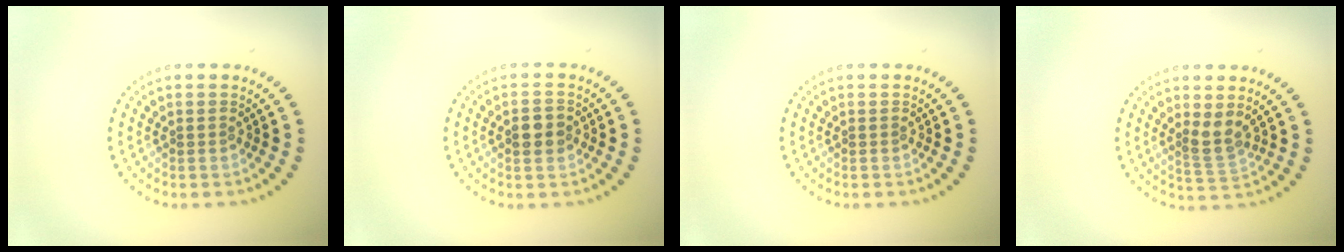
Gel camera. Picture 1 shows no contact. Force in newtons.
{"total": 2.2, "press": 2.2, "slide": 0.0}
{"total": 0.0}
{"total": 2.2, "press": 1.7, "slide": 1.4}